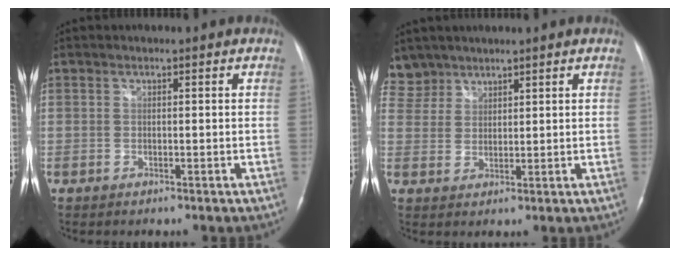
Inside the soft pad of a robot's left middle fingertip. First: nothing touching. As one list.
[{"total": 4.9, "force": [4.1, 2.5, -0.6], "torque": [0.018, 0.009, 0.086]}]